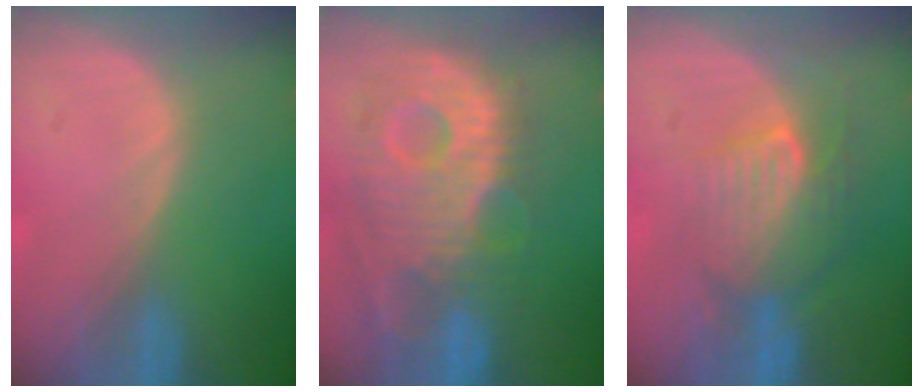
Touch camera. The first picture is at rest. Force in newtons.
{"total": 13.0, "press": 11.3, "slide": 6.4}
{"total": 7.7, "press": 7.7, "slide": 0.5}